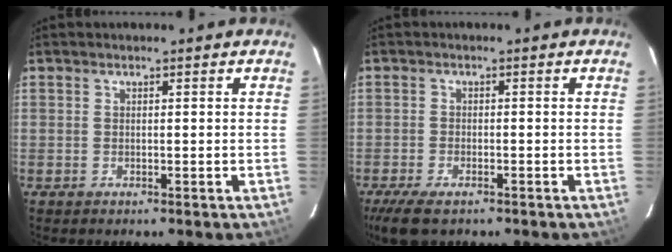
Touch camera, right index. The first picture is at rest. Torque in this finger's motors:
{"motor_torque": [0.46, -0.41, 0.24, 0.06]}